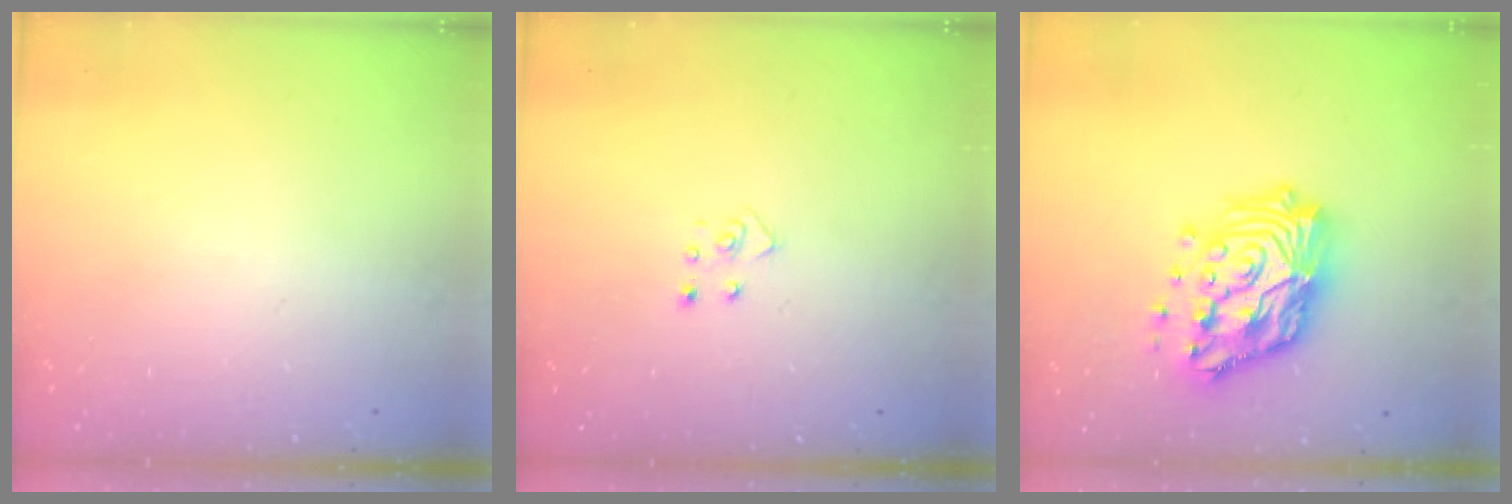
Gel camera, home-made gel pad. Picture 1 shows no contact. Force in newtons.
{"total": 3.8, "press": 3.8, "slide": 0.4}
{"total": 19.2, "press": 19.1, "slide": 1.8}